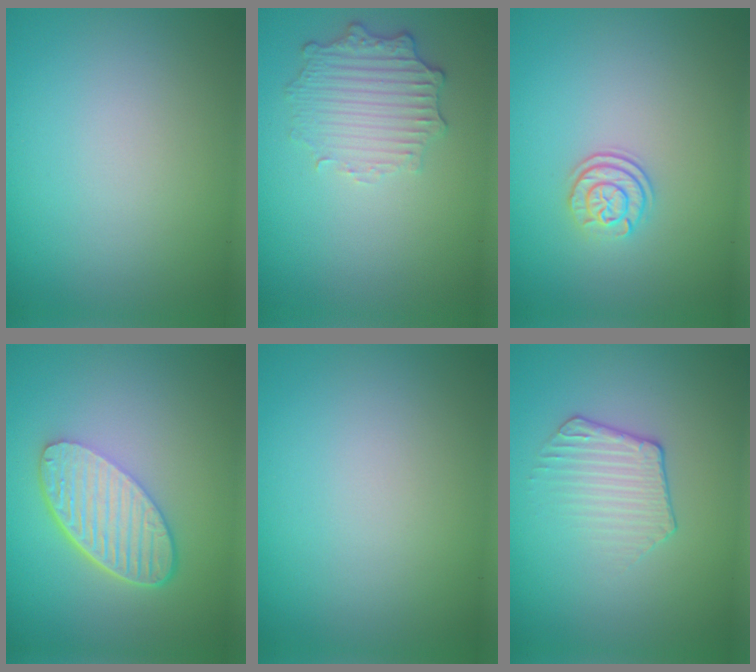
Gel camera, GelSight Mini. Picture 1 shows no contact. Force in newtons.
{"total": 2.9, "press": 2.4, "slide": 1.6}
{"total": 2.1, "press": 1.7, "slide": 1.3}
{"total": 5.6, "press": 4.0, "slide": 3.9}
{"total": 0.0}
{"total": 2.1, "press": 1.5, "slide": 1.4}